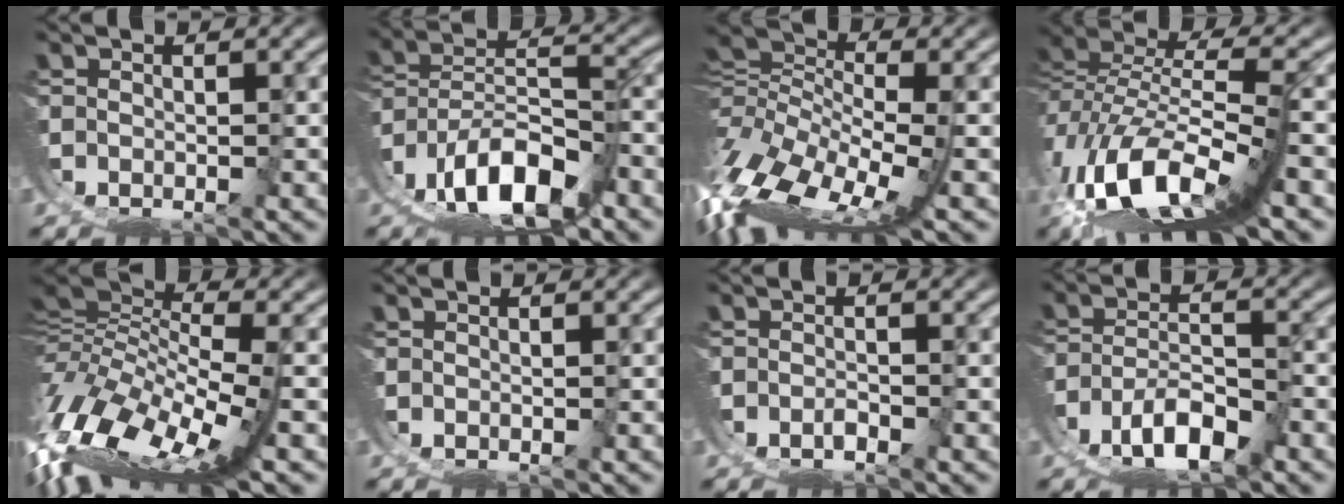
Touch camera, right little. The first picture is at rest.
{"total": 8.7, "force": [0.1, 5.7, 6.5], "torque": [-0.118, -0.019, 0.007]}
{"total": 11.5, "force": [0.2, 6.6, 9.4], "torque": [-0.194, -0.038, 0.024]}
{"total": 11.9, "force": [1.0, 6.2, 10.1], "torque": [-0.194, -0.019, 0.026]}
{"total": 14.0, "force": [0.3, 7.6, 11.7], "torque": [-0.229, -0.044, 0.029]}
{"total": 0.0}
{"total": 1.7, "force": [-0.9, 1.2, 0.8], "torque": [-0.013, -0.005, -0.012]}
{"total": 7.7, "force": [-2.3, 5.5, 4.9], "torque": [-0.096, -0.029, -0.027]}